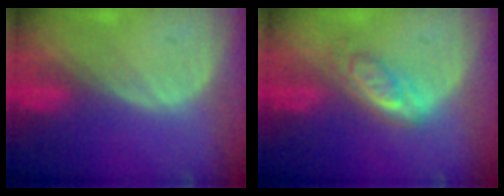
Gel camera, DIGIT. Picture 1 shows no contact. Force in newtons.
{"total": 4.9, "press": 4.6, "slide": 1.9}